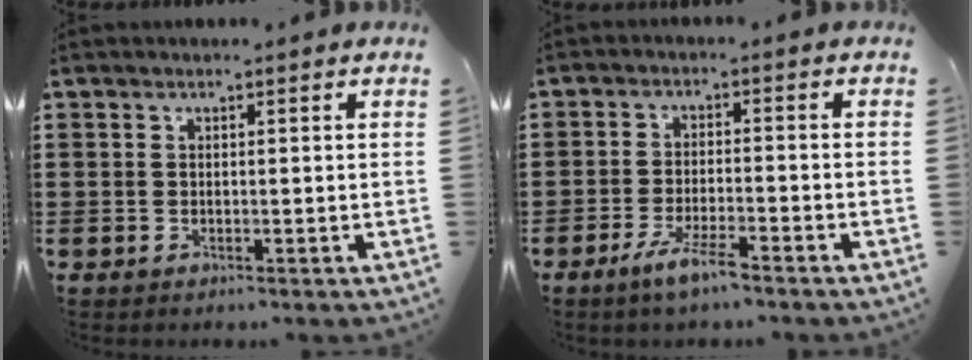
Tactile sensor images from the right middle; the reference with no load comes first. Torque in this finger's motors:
{"motor_torque": [2.14, 0.00, 0.10, 0.05]}